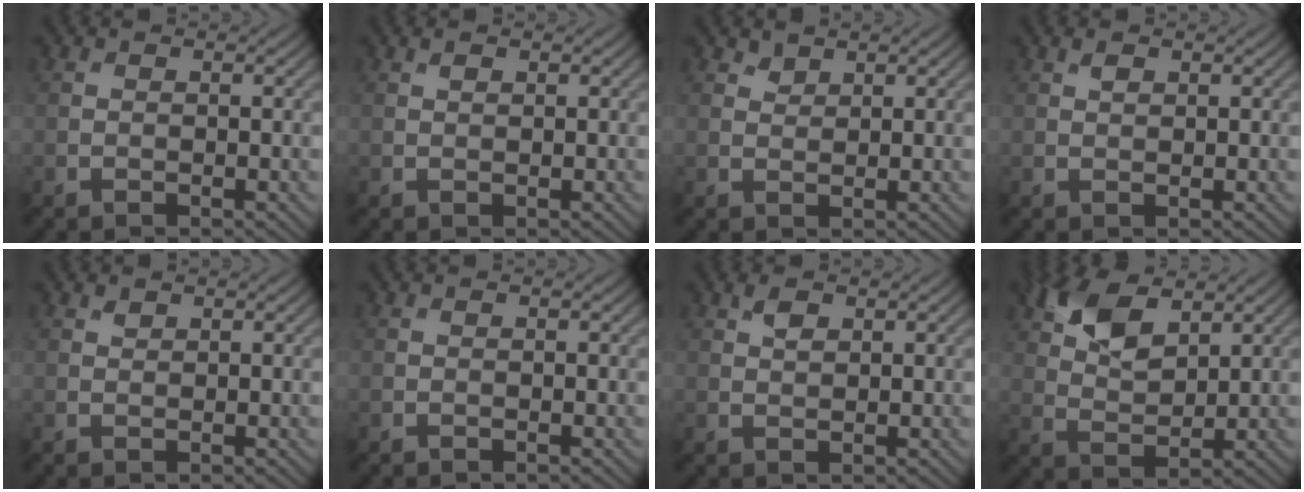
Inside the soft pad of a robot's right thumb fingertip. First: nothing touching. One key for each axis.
{"total": 0.6, "fx": 0.4, "fy": 0.3, "fz": 0.4, "tx": -0.010, "ty": -0.001, "tz": 0.010}
{"total": 1.2, "fx": 1.1, "fy": 0.6, "fz": 0.3, "tx": -0.005, "ty": -0.004, "tz": 0.024}
{"total": 1.0, "fx": 0.6, "fy": 0.5, "fz": 0.6, "tx": -0.016, "ty": 0.000, "tz": 0.013}
{"total": 0.6, "fx": 0.6, "fy": 0.3, "fz": 0.2, "tx": -0.005, "ty": -0.002, "tz": 0.014}
{"total": 0.0}
{"total": 1.7, "fx": 1.0, "fy": 0.9, "fz": 1.2, "tx": -0.023, "ty": 0.002, "tz": 0.020}
{"total": 8.6, "fx": 4.8, "fy": 4.2, "fz": 5.8, "tx": -0.132, "ty": 0.009, "tz": 0.095}